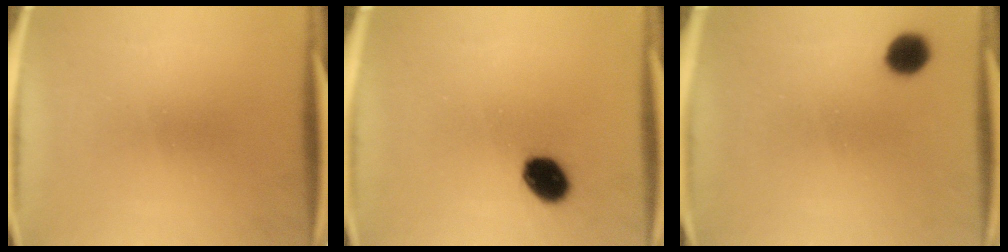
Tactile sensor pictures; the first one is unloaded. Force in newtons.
{"total": 7.5}
{"total": 4.9}